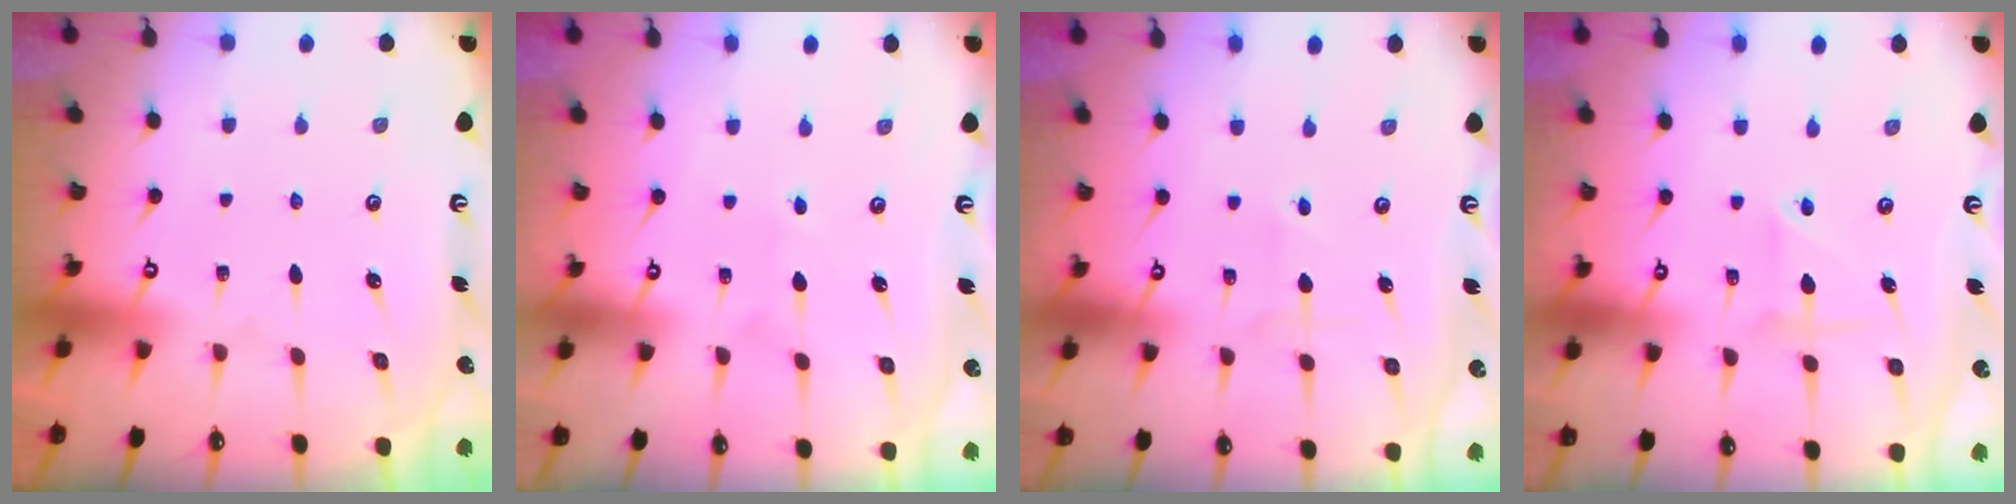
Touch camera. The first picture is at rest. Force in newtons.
{"total": 1.7, "press": 1.7, "slide": 0.1}
{"total": 1.9, "press": 1.9, "slide": 0.2}
{"total": 2.8, "press": 2.7, "slide": 0.9}